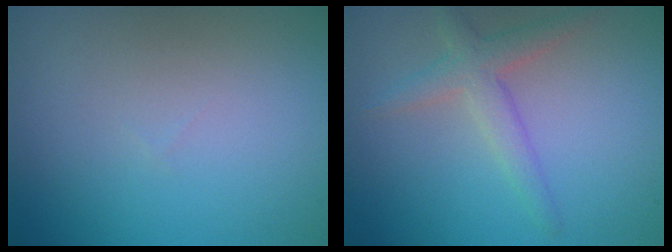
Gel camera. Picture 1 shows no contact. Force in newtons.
{"total": 2.8, "press": 2.7, "slide": 0.3}